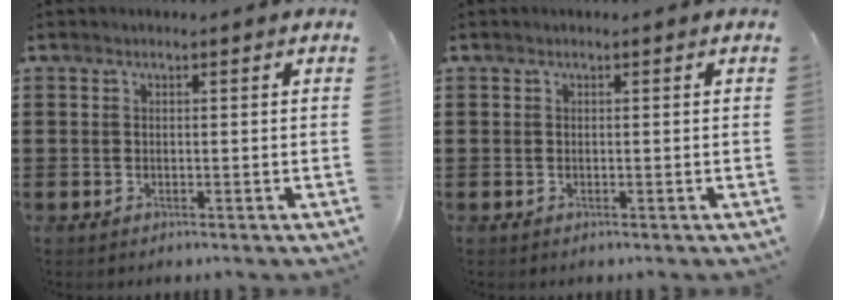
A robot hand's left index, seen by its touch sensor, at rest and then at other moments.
{"total": 0.0}